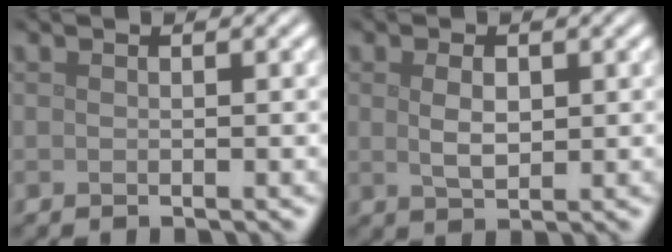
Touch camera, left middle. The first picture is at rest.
{"total": 2.4, "force": [0.5, 1.3, 1.9], "torque": [-0.042, -0.004, 0.012]}